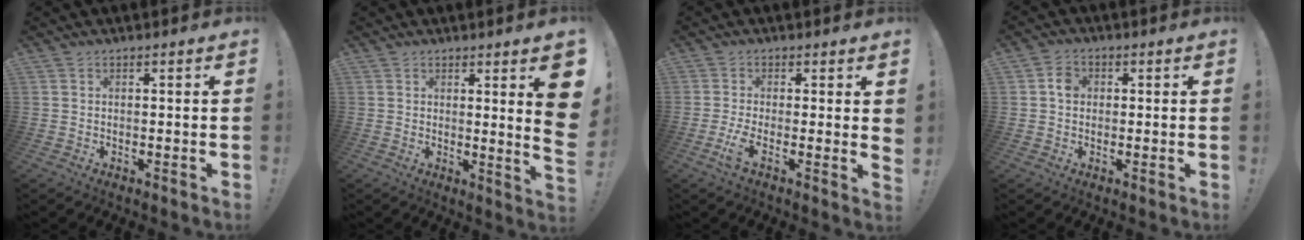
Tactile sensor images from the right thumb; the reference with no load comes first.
{"total": 8.0, "force": [2.3, -0.3, 7.6], "torque": [-0.092, -0.034, 0.032]}
{"total": 5.3, "force": [-0.9, 1.2, 5.1], "torque": [-0.101, -0.020, -0.014]}
{"total": 3.6, "force": [0.2, 2.9, 2.1], "torque": [-0.029, 0.006, 0.000]}